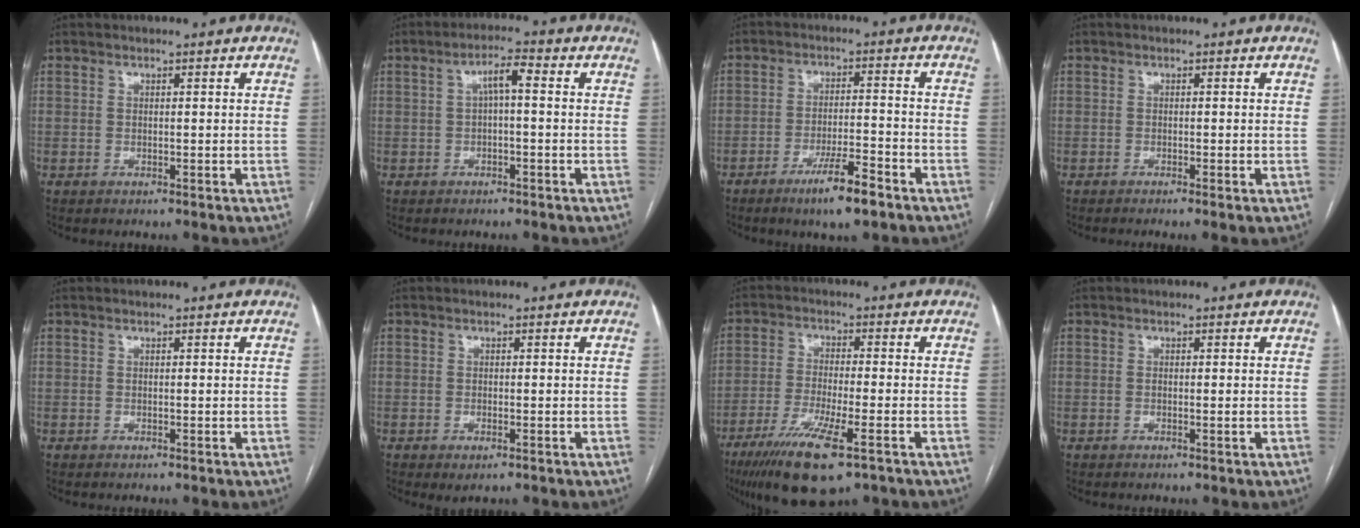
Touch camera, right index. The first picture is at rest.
{"total": 3.7, "force": [0.4, 0.8, 3.6], "torque": [-0.062, 0.017, 0.006]}
{"total": 7.4, "force": [-5.0, 0.9, 5.4], "torque": [-0.095, -0.007, -0.083]}
{"total": 1.2, "force": [-0.9, -0.3, 0.8], "torque": [-0.013, 0.001, -0.014]}
{"total": 0.0}
{"total": 1.7, "force": [-0.9, 0.7, 1.3], "torque": [-0.017, -0.003, -0.007]}
{"total": 12.0, "force": [-7.1, 1.7, 9.5], "torque": [-0.177, -0.032, -0.120]}
{"total": 0.8, "force": [-0.1, 0.1, 0.8], "torque": [-0.018, -0.002, 0.000]}